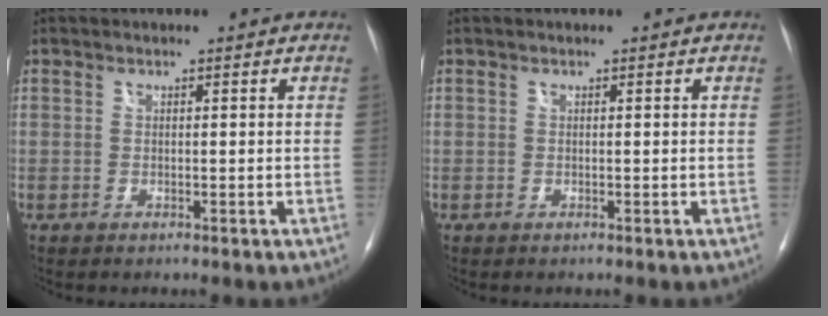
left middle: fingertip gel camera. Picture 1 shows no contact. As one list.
[{"total": 0.0}]